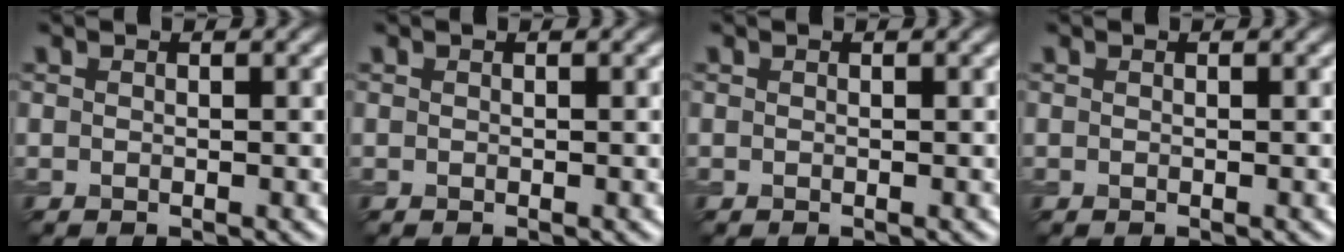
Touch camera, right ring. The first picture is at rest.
{"total": 0.0}
{"total": 0.0}
{"total": 0.0}